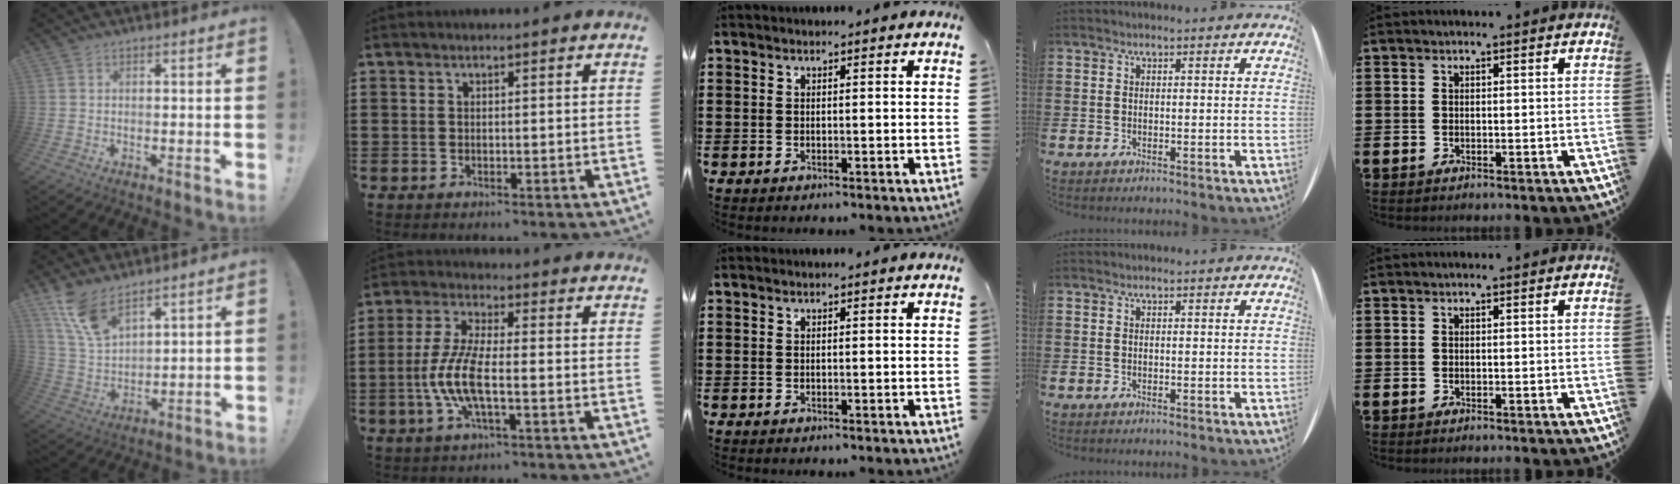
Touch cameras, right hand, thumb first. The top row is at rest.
{"thumb": {"total": 10.6, "force": [8.2, 4.1, 5.4], "torque": [-0.105, -0.047, 0.159]}, "index": {"total": 8.2, "force": [-2.2, 2.6, 7.5], "torque": [-0.177, -0.014, -0.049]}}